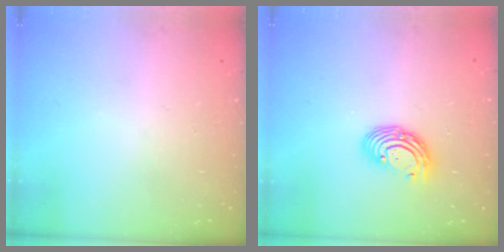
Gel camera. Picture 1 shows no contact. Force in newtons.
{"total": 8.1, "press": 8.0, "slide": 1.5}